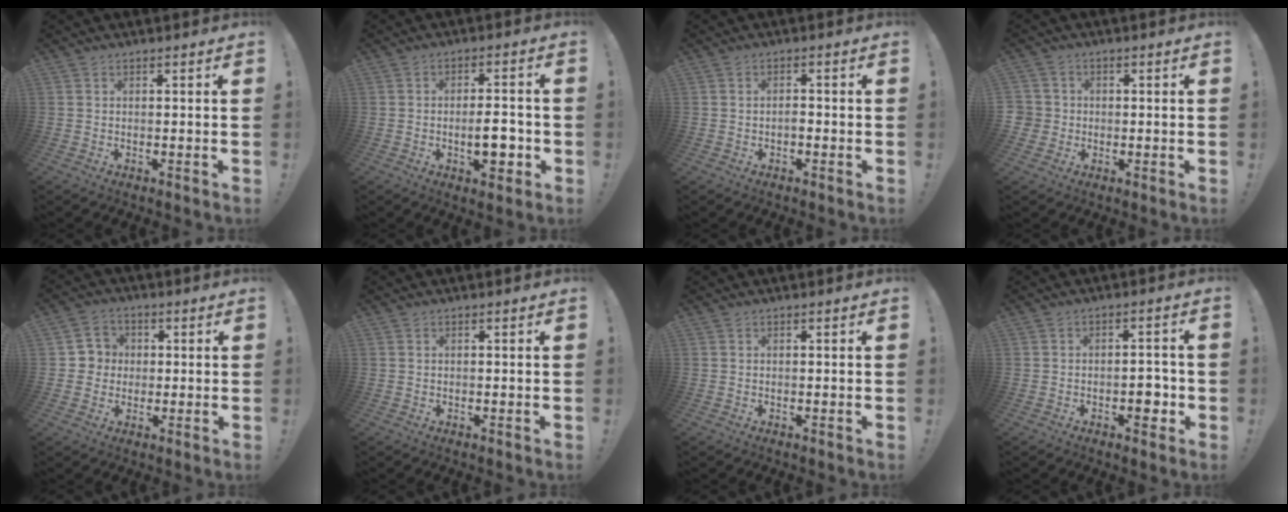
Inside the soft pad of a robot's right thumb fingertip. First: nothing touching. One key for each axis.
{"total": 7.8, "fx": -2.1, "fy": 3.2, "fz": 6.8, "tx": -0.086, "ty": 0.007, "tz": -0.034}
{"total": 1.8, "fx": -0.9, "fy": 1.0, "fz": 1.1, "tx": -0.022, "ty": 0.006, "tz": -0.016}
{"total": 3.8, "fx": -0.4, "fy": 3.7, "fz": 0.9, "tx": -0.008, "ty": 0.007, "tz": -0.007}
{"total": 6.2, "fx": 0.2, "fy": 6.1, "fz": 1.1, "tx": -0.011, "ty": 0.004, "tz": 0.006}
{"total": 0.0}
{"total": 0.0}
{"total": 5.6, "fx": -2.0, "fy": 3.4, "fz": 3.9, "tx": -0.035, "ty": 0.009, "tz": -0.035}